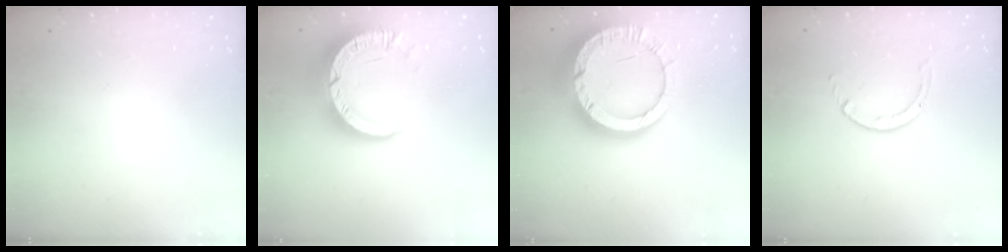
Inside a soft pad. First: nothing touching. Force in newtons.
{"total": 12.0, "press": 11.9, "slide": 1.2}
{"total": 20.6, "press": 20.5, "slide": 1.9}
{"total": 1.4, "press": 1.4, "slide": 0.1}